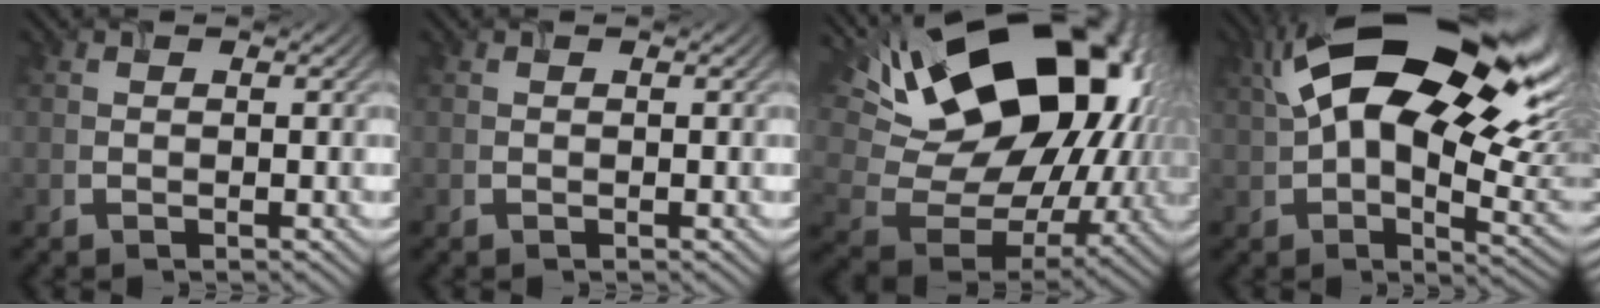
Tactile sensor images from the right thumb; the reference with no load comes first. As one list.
[{"total": 0.0}, {"total": 22.4, "force": [7.7, 13.7, 16.0], "torque": [-0.315, 0.019, 0.153]}, {"total": 21.6, "force": [8.3, 11.3, 16.5], "torque": [-0.286, 0.030, 0.130]}]